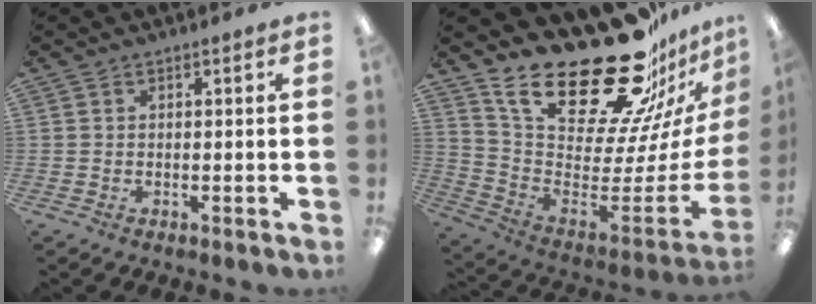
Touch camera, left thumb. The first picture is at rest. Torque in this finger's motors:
{"motor_torque": [0.43, 0.39, 0.72, -2.05, 0.27]}